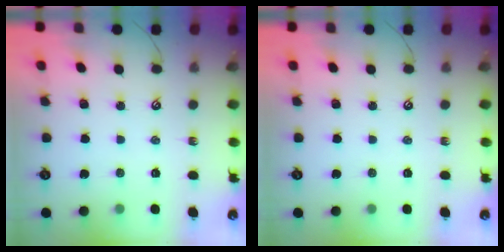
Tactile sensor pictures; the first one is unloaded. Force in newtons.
{"total": 0.0}